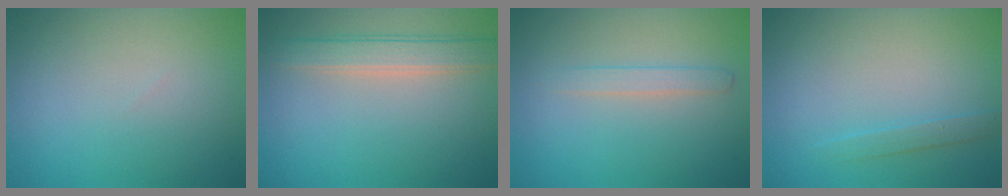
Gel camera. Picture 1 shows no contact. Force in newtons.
{"total": 3.1, "press": 3.1, "slide": 0.3}
{"total": 1.4, "press": 1.4, "slide": 0.0}
{"total": 1.1, "press": 1.1, "slide": 0.1}